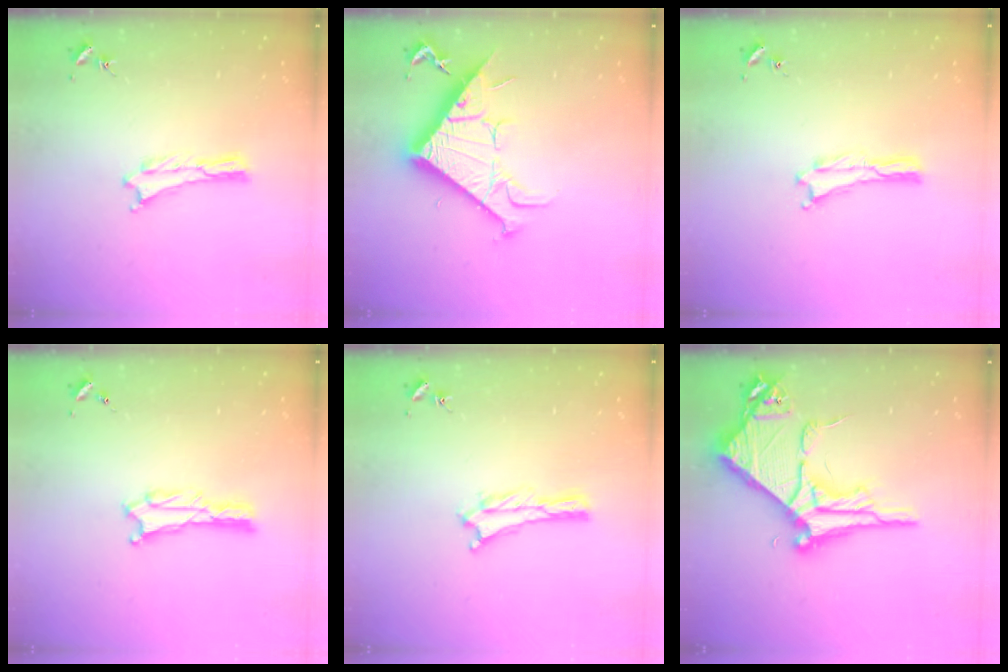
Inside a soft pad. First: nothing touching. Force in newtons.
{"total": 12.4, "press": 12.4, "slide": 0.2}
{"total": 0.0}
{"total": 1.3, "press": 1.2, "slide": 0.1}
{"total": 0.0}
{"total": 9.3, "press": 9.3, "slide": 0.9}